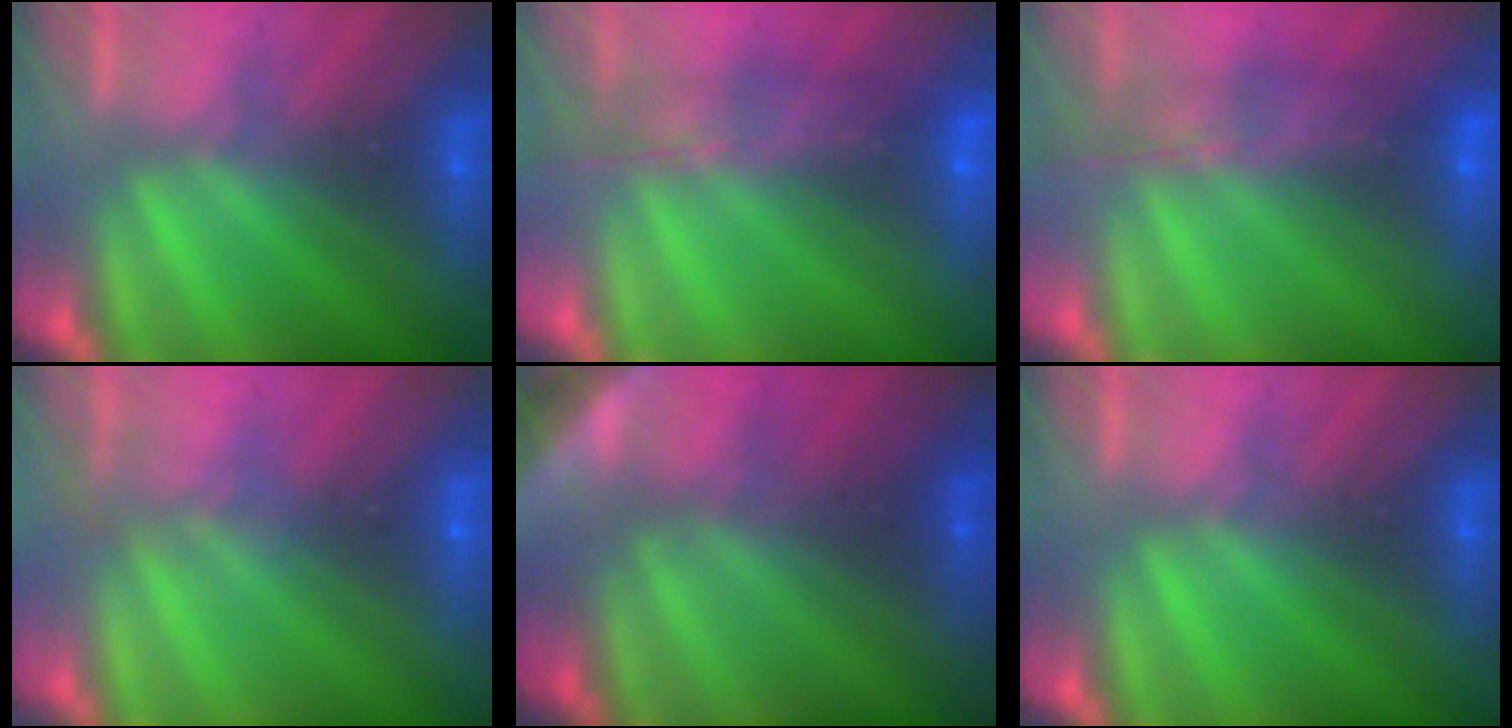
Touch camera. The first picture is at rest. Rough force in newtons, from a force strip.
{"total": 7.6}
{"total": 7.6}
{"total": 2.2}
{"total": 4.8}
{"total": 0.0}